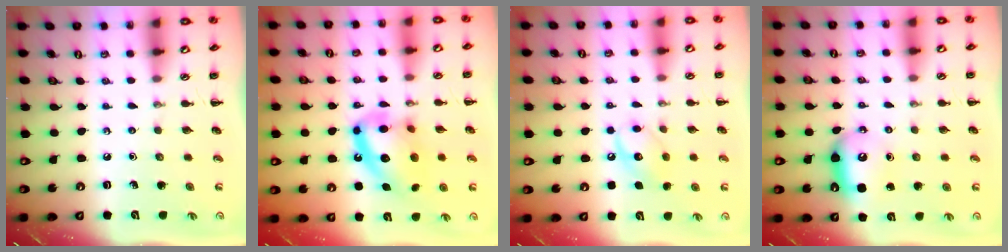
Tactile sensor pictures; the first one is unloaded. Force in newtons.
{"total": 15.4, "press": 15.2, "slide": 2.3}
{"total": 10.1, "press": 10.0, "slide": 1.0}
{"total": 8.0, "press": 8.0, "slide": 0.9}